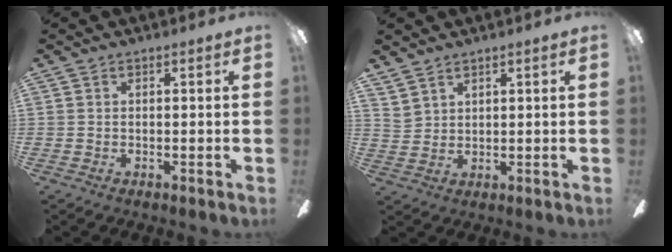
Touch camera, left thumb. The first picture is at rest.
{"total": 3.4, "force": [2.9, 1.7, 0.2], "torque": [-0.010, -0.011, 0.058]}